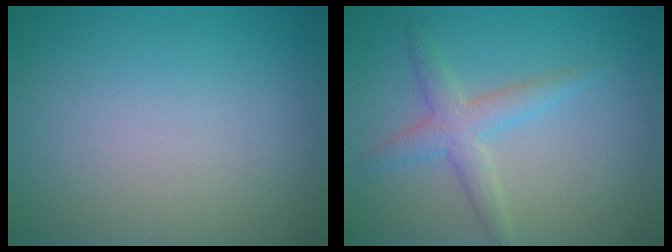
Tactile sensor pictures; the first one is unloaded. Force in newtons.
{"total": 2.9, "press": 2.9, "slide": 0.3}